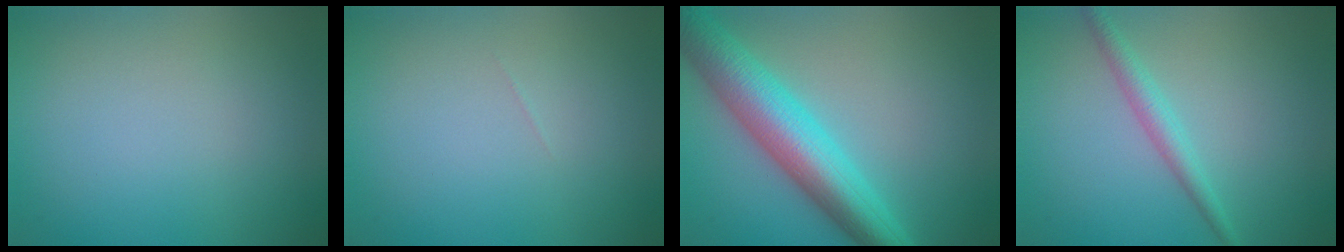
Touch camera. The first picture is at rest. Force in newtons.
{"total": 0.0}
{"total": 8.3, "press": 8.3, "slide": 0.1}
{"total": 2.1, "press": 2.1, "slide": 0.0}